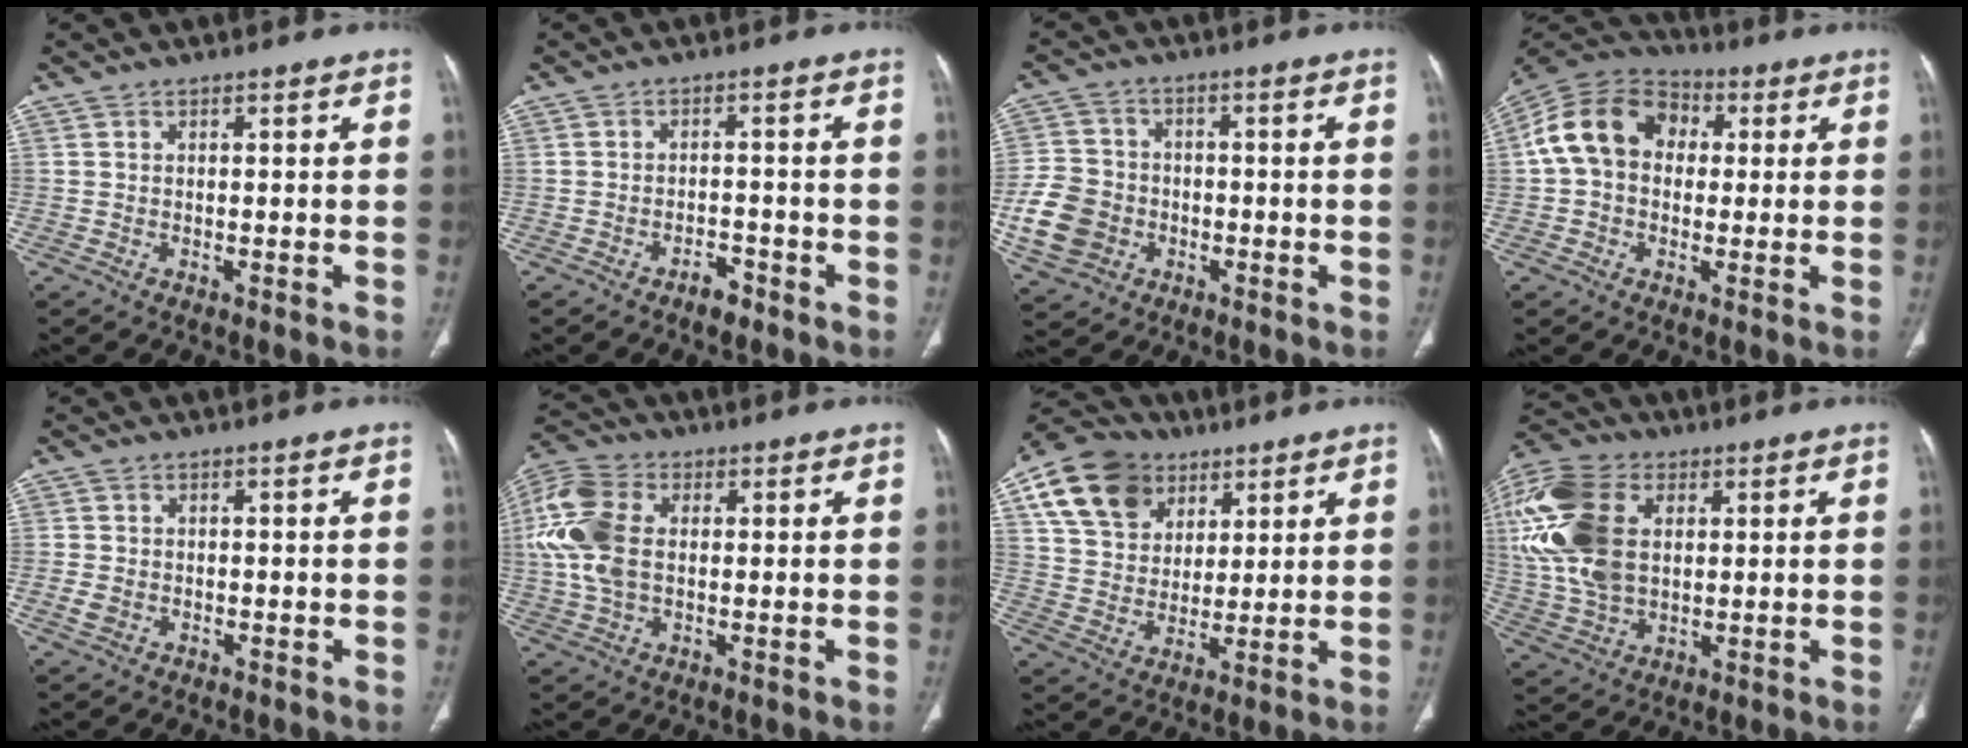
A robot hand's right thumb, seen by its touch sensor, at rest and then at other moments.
{"total": 2.8, "force": [-2.1, 1.3, 1.3], "torque": [-0.019, 0.013, -0.032]}
{"total": 11.1, "force": [-3.0, 9.3, 5.1], "torque": [-0.090, 0.014, -0.054]}
{"total": 14.3, "force": [1.9, 11.0, 8.9], "torque": [-0.151, 0.036, 0.022]}
{"total": 2.4, "force": [-0.7, 1.9, 1.3], "torque": [-0.024, 0.003, -0.009]}
{"total": 13.1, "force": [1.3, 8.5, 9.9], "torque": [-0.225, 0.017, 0.023]}
{"total": 16.1, "force": [7.8, 12.0, 7.5], "torque": [-0.120, -0.003, 0.142]}
{"total": 22.7, "force": [5.2, 15.0, 16.2], "torque": [-0.377, 0.010, 0.099]}